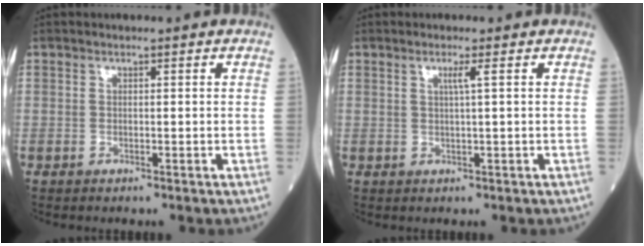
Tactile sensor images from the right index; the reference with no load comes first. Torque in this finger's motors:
{"motor_torque": [0.18, 0.13, 0.19, 0.05]}